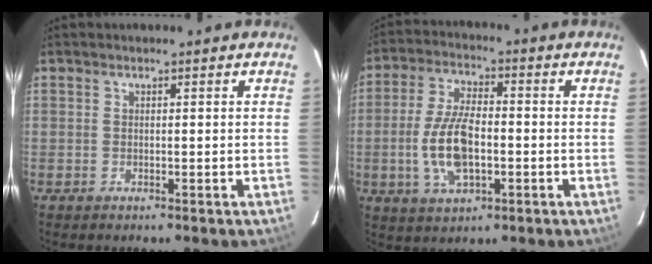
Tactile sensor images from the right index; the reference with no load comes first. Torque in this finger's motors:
{"motor_torque": [1.75, -0.38, 0.70, 0.10]}